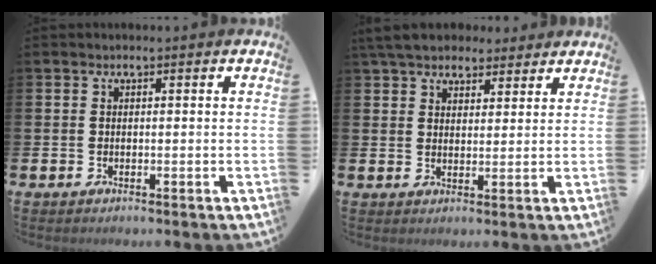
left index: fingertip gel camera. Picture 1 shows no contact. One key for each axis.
{"total": 5.7, "fx": 5.2, "fy": 2.1, "fz": 1.1, "tx": -0.038, "ty": -0.015, "tz": 0.097}